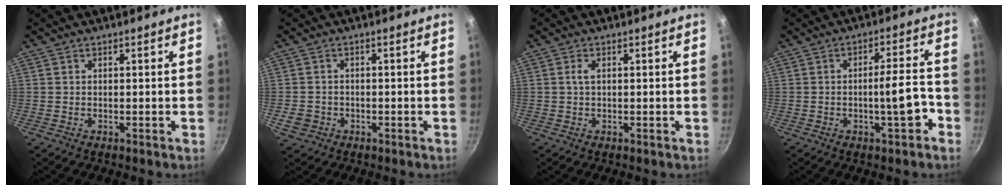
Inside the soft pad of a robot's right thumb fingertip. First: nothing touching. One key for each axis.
{"total": 3.4, "fx": -1.2, "fy": 2.9, "fz": 1.4, "tx": -0.022, "ty": 0.012, "tz": -0.014}
{"total": 1.6, "fx": 0.3, "fy": 0.9, "fz": 1.3, "tx": -0.027, "ty": 0.004, "tz": 0.005}
{"total": 7.5, "fx": -2.9, "fy": 1.6, "fz": 6.8, "tx": -0.090, "ty": 0.027, "tz": -0.039}